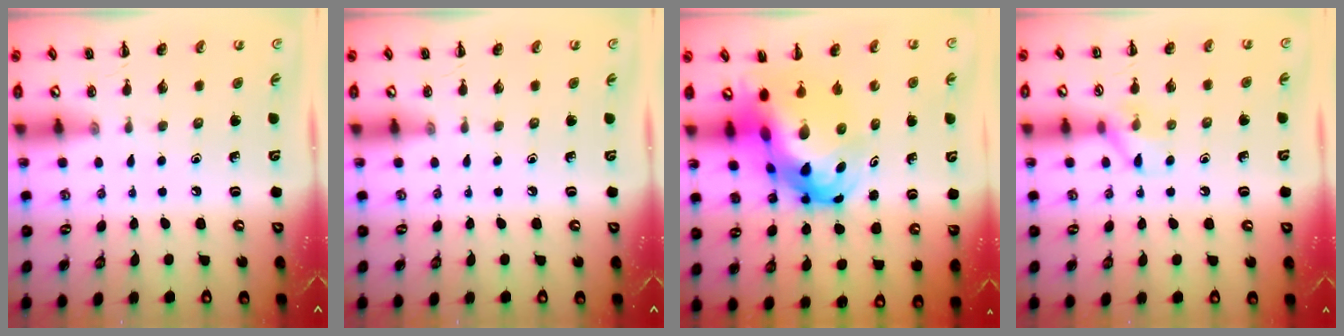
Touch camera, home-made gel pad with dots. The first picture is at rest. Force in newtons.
{"total": 0.0}
{"total": 13.4, "press": 12.9, "slide": 3.5}
{"total": 7.7, "press": 7.5, "slide": 1.4}